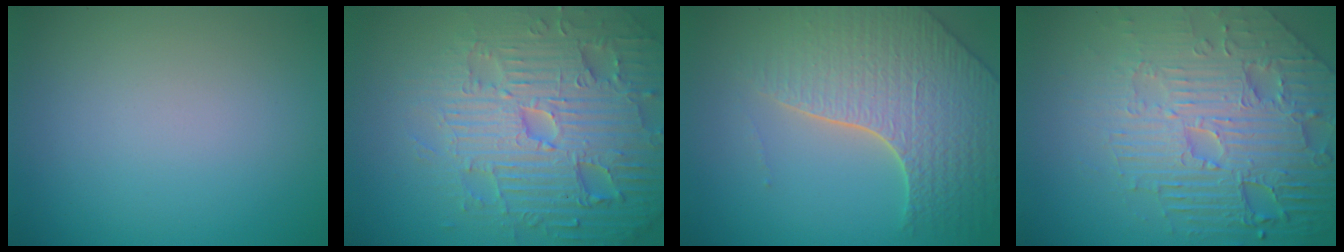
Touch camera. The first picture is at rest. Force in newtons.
{"total": 7.9, "press": 7.7, "slide": 1.8}
{"total": 6.6, "press": 5.3, "slide": 3.8}
{"total": 8.7, "press": 6.2, "slide": 6.1}